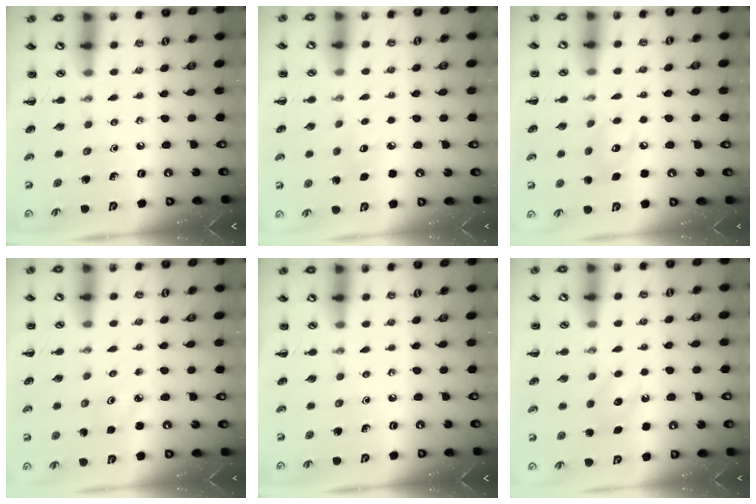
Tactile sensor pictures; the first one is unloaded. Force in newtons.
{"total": 5.4, "press": 5.1, "slide": 1.5}
{"total": 7.0, "press": 7.0, "slide": 0.8}
{"total": 2.3, "press": 2.2, "slide": 0.6}
{"total": 0.0}
{"total": 5.2, "press": 5.0, "slide": 1.4}